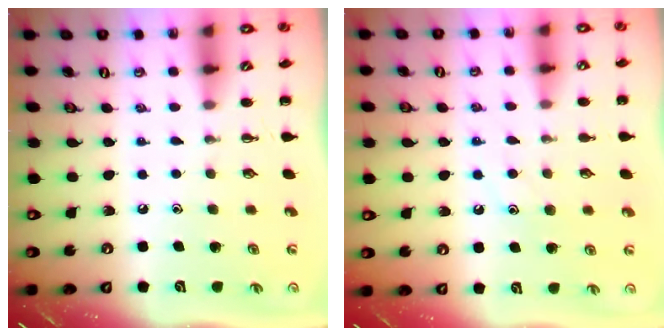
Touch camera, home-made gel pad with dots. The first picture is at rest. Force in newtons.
{"total": 7.6, "press": 7.5, "slide": 1.2}